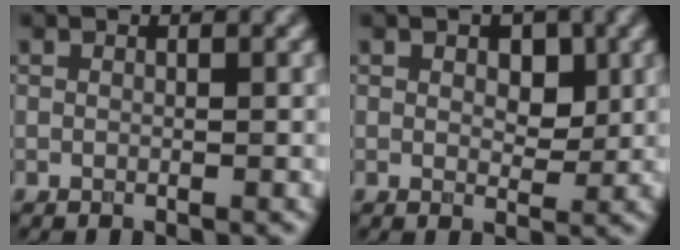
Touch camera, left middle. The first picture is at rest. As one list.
[{"total": 1.8, "force": [0.6, 1.1, 1.3], "torque": [-0.022, -0.001, 0.020]}]